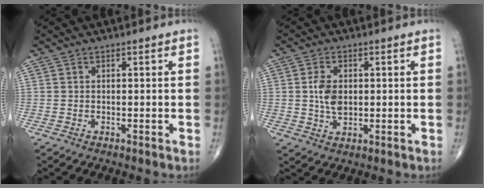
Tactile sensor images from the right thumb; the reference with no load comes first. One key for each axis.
{"total": 5.3, "fx": 0.4, "fy": 3.4, "fz": 4.0, "tx": -0.071, "ty": -0.003, "tz": 0.009}